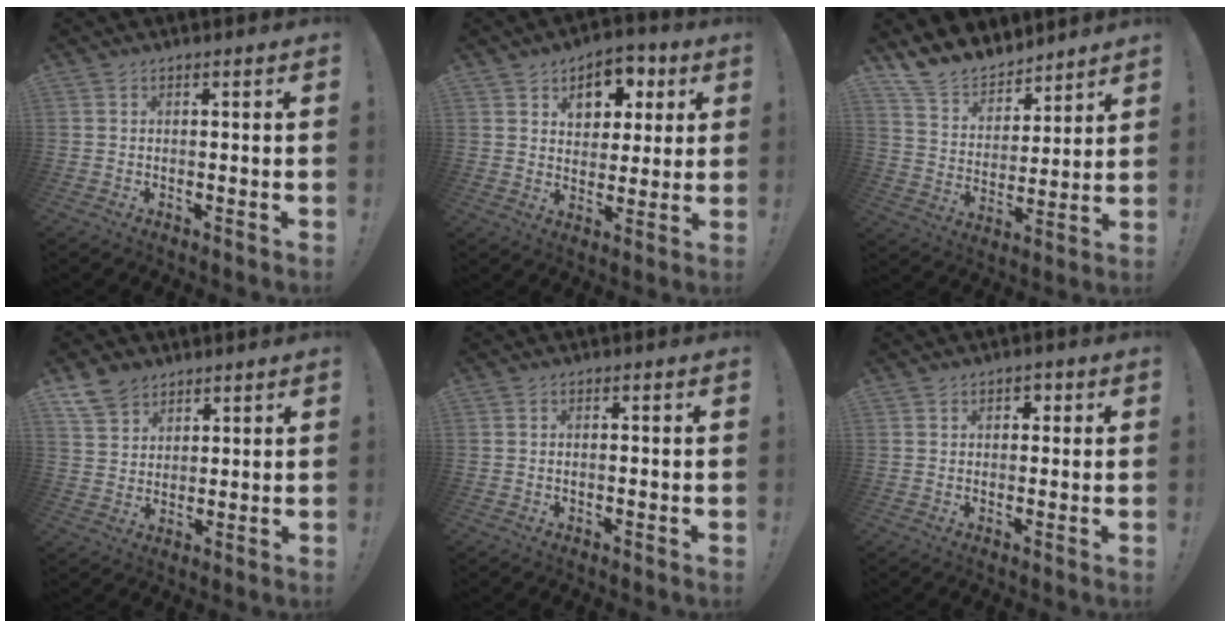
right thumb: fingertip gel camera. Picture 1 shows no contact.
{"total": 9.8, "force": [4.6, 7.3, 4.8], "torque": [-0.062, -0.024, 0.085]}
{"total": 11.9, "force": [10.7, 5.1, 1.2], "torque": [-0.041, -0.096, 0.206]}
{"total": 8.2, "force": [5.8, 5.4, 2.1], "torque": [-0.038, -0.032, 0.115]}
{"total": 0.6, "force": [-0.3, 0.1, 0.5], "torque": [-0.018, 0.003, -0.004]}
{"total": 2.0, "force": [0.4, 1.6, 1.1], "torque": [-0.008, 0.002, 0.001]}